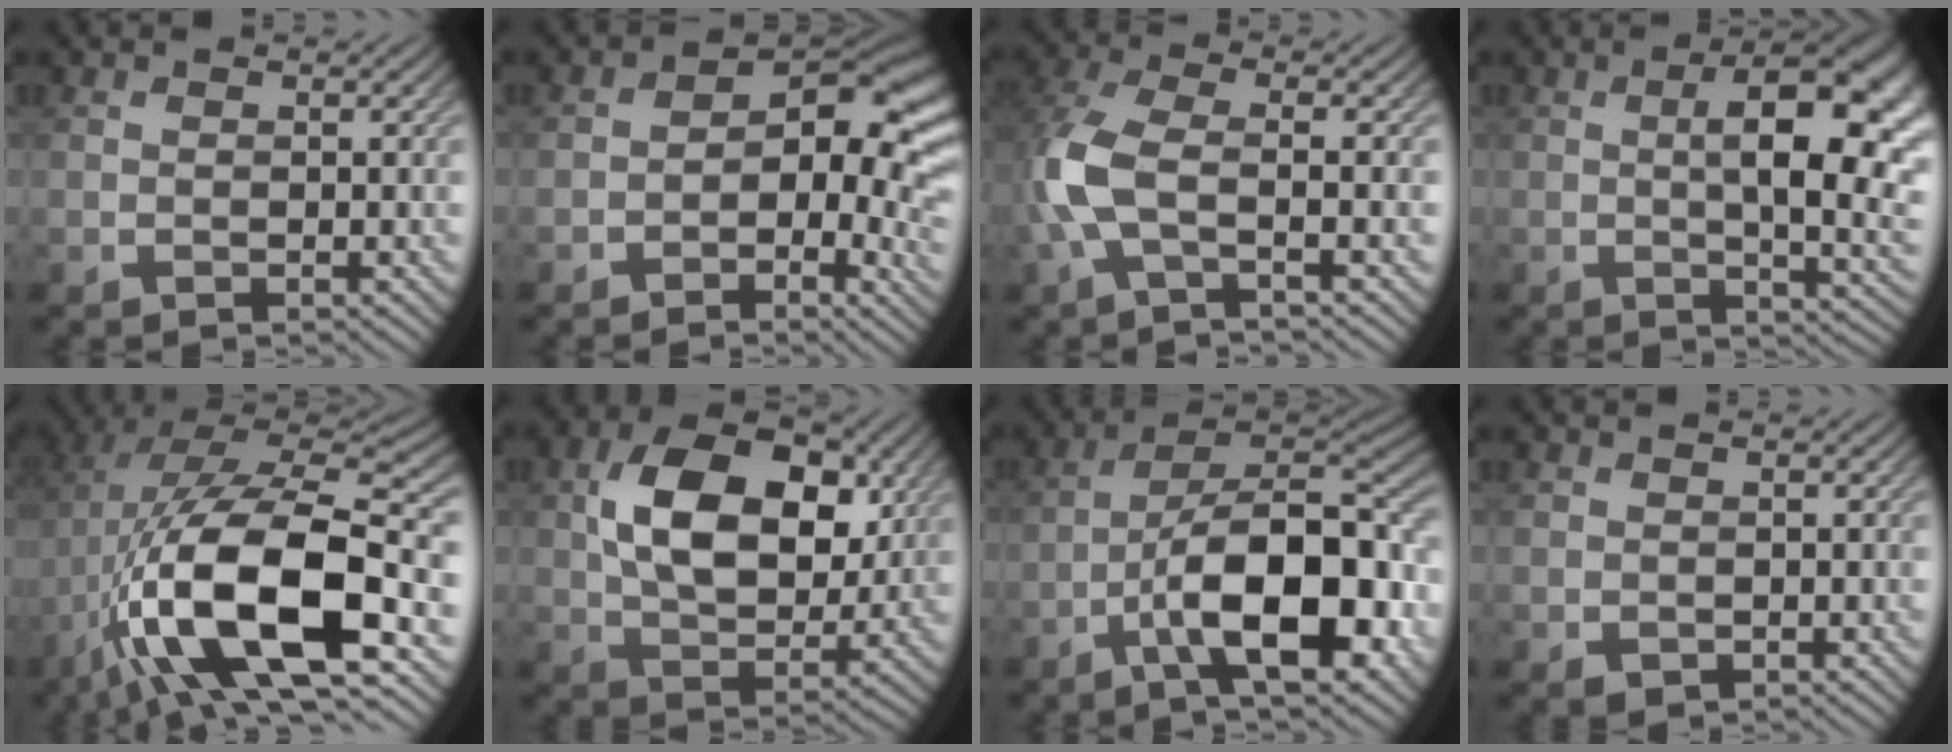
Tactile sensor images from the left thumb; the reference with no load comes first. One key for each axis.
{"total": 11.1, "fx": -1.0, "fy": 6.4, "fz": 9.1, "tx": -0.097, "ty": -0.001, "tz": -0.013}
{"total": 6.9, "fx": -1.5, "fy": 2.5, "fz": 6.2, "tx": -0.160, "ty": 0.001, "tz": -0.042}
{"total": 12.2, "fx": 1.2, "fy": 4.1, "fz": 11.4, "tx": -0.164, "ty": 0.001, "tz": 0.019}
{"total": 17.9, "fx": -4.6, "fy": 7.9, "fz": 15.4, "tx": -0.273, "ty": -0.002, "tz": -0.081}
{"total": 11.7, "fx": 2.9, "fy": 7.5, "fz": 8.6, "tx": -0.156, "ty": 0.002, "tz": 0.048}
{"total": 15.0, "fx": -6.1, "fy": 6.1, "fz": 12.3, "tx": -0.173, "ty": 0.002, "tz": -0.107}
{"total": 1.3, "fx": 0.1, "fy": 1.3, "fz": 0.4, "tx": -0.011, "ty": -0.006, "tz": 0.003}